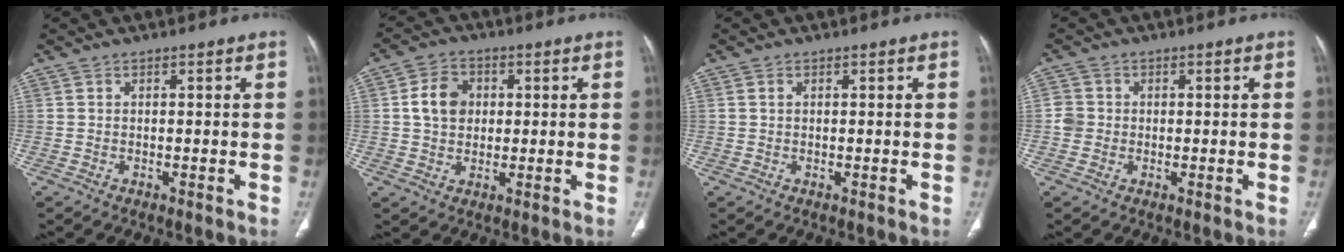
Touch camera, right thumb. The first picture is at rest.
{"total": 7.0, "force": [1.1, 5.6, 4.1], "torque": [-0.056, 0.005, 0.016]}
{"total": 0.7, "force": [0.2, 0.5, 0.4], "torque": [-0.010, 0.002, 0.005]}
{"total": 2.7, "force": [-0.3, 2.5, 0.8], "torque": [-0.004, 0.007, -0.009]}